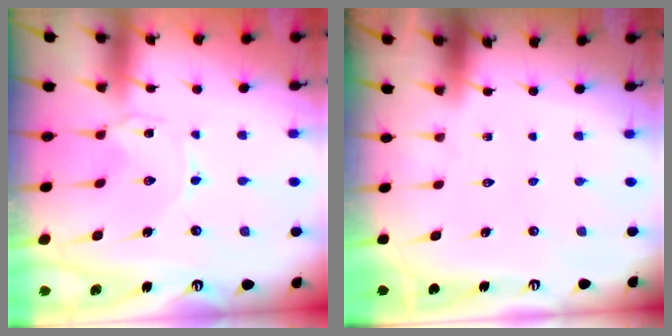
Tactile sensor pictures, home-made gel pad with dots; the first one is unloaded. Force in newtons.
{"total": 0.0}